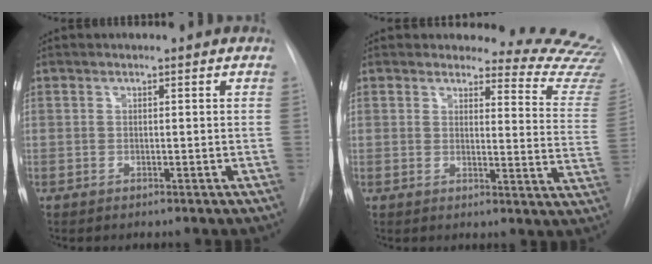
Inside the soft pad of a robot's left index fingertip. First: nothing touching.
{"total": 14.7, "force": [14.5, 1.9, 1.7], "torque": [0.015, -0.146, 0.120]}